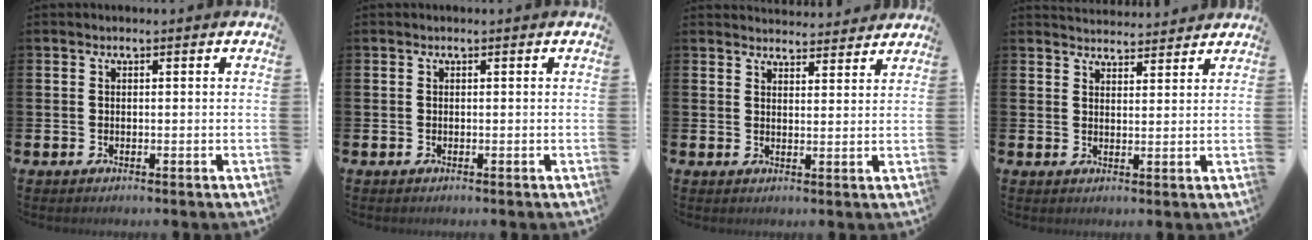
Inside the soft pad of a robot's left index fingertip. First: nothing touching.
{"total": 0.0}
{"total": 3.8, "force": [3.7, 0.6, -0.2], "torque": [0.011, -0.026, 0.066]}
{"total": 3.6, "force": [3.5, 0.6, -0.1], "torque": [-0.004, -0.019, 0.065]}